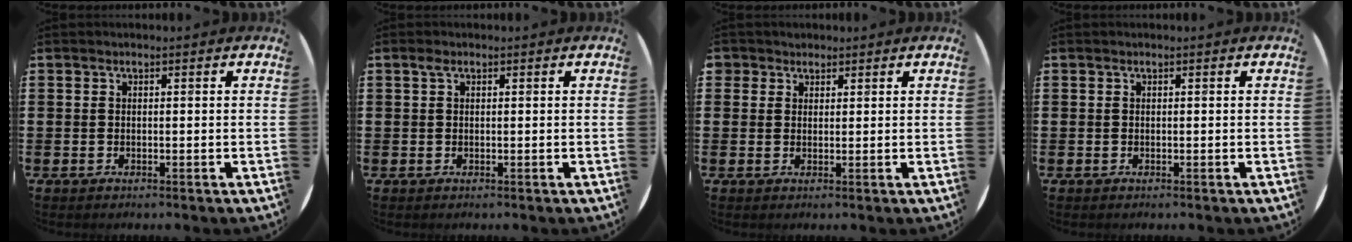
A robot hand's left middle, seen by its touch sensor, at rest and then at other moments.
{"total": 0.7, "force": [0.4, 0.4, 0.5], "torque": [-0.010, 0.004, 0.007]}
{"total": 1.7, "force": [1.4, 1.0, -0.1], "torque": [0.000, 0.006, 0.028]}
{"total": 0.0}